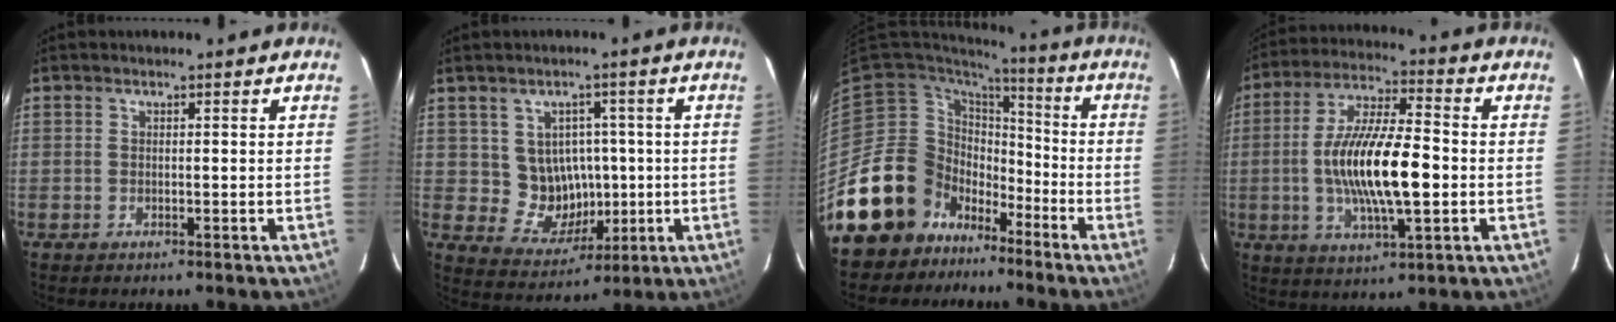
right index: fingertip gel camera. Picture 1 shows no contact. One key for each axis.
{"total": 8.7, "fx": 0.3, "fy": 8.2, "fz": 2.8, "tx": -0.060, "ty": 0.008, "tz": 0.025}
{"total": 15.7, "fx": -9.6, "fy": 12.1, "fz": 2.6, "tx": -0.084, "ty": 0.040, "tz": -0.156}
{"total": 16.4, "fx": -1.9, "fy": 4.6, "fz": 15.6, "tx": -0.296, "ty": -0.002, "tz": -0.034}